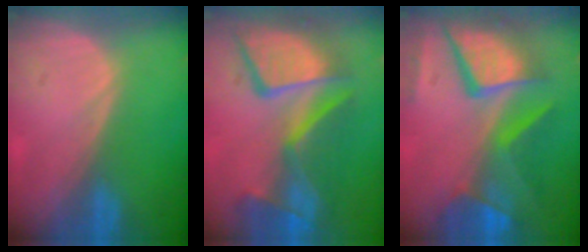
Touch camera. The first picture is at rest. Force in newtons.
{"total": 13.2, "press": 11.2, "slide": 7.0}
{"total": 12.2, "press": 10.0, "slide": 7.0}